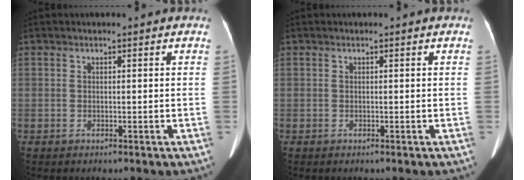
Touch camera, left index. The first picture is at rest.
{"total": 0.0}